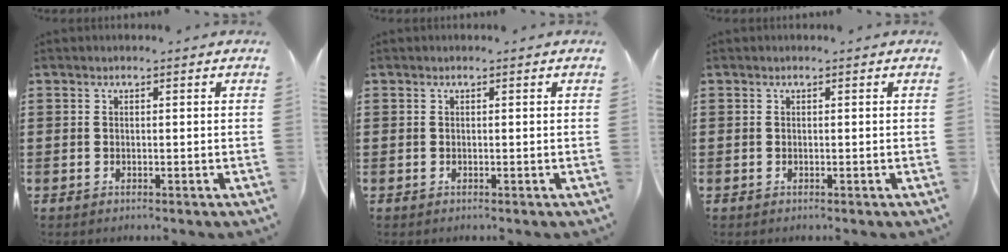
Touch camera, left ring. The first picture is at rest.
{"total": 0.0}
{"total": 0.0}